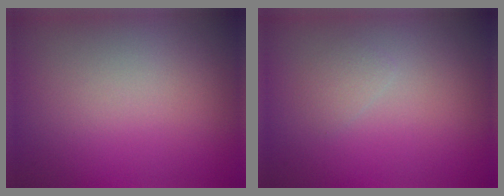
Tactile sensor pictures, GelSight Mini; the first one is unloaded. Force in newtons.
{"total": 0.9, "press": 0.9, "slide": 0.1}